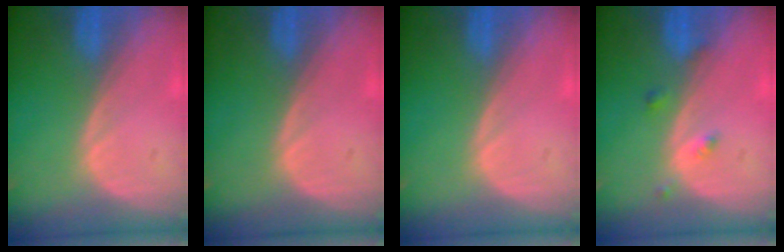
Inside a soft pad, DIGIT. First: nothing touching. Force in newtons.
{"total": 0.0}
{"total": 0.0}
{"total": 1.8, "press": 1.8, "slide": 0.1}